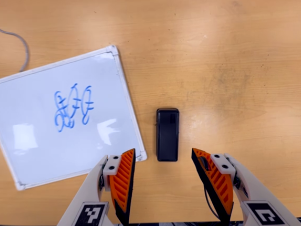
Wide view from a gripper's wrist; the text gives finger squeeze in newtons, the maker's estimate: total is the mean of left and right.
{"total": 0.0}